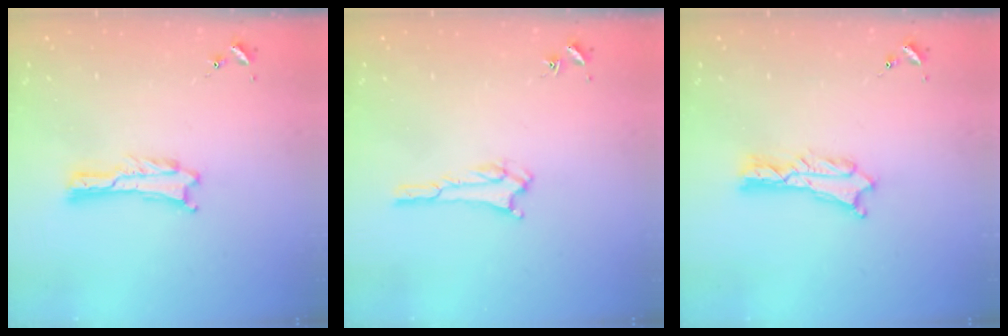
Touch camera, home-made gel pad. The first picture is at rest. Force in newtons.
{"total": 1.8, "press": 1.8, "slide": 0.2}
{"total": 1.8, "press": 1.7, "slide": 0.2}